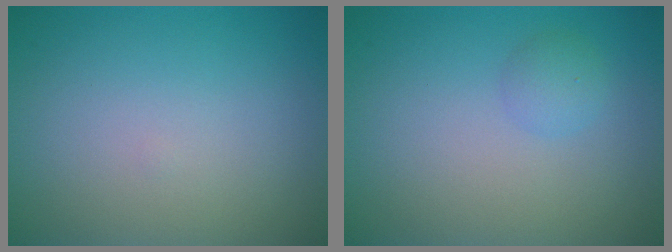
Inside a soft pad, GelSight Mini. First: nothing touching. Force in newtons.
{"total": 1.4, "press": 1.3, "slide": 0.2}